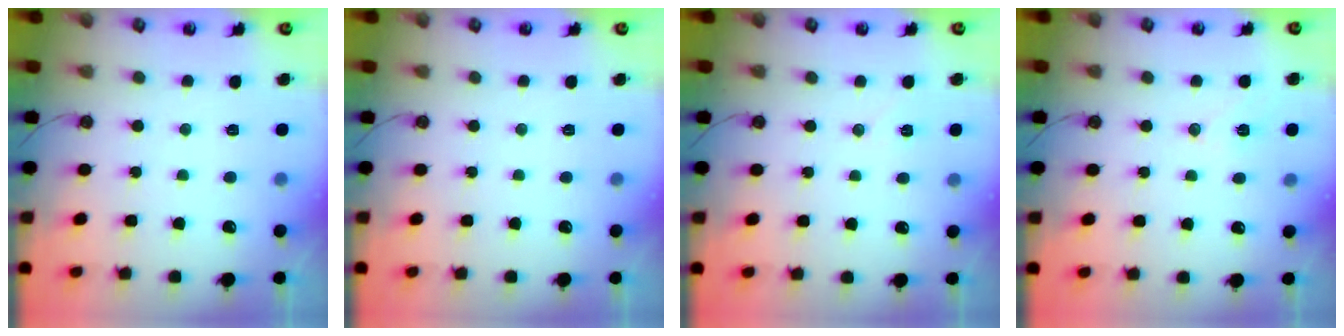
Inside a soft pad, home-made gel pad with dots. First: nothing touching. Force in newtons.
{"total": 0.0}
{"total": 5.5, "press": 5.2, "slide": 1.8}
{"total": 8.0, "press": 6.9, "slide": 4.1}